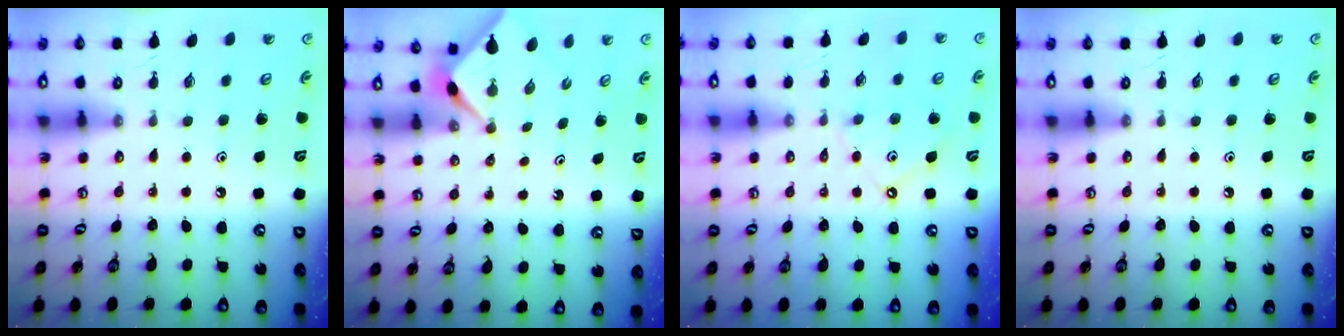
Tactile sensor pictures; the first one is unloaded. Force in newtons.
{"total": 2.5, "press": 2.5, "slide": 0.3}
{"total": 7.2, "press": 7.2, "slide": 0.9}
{"total": 0.0}